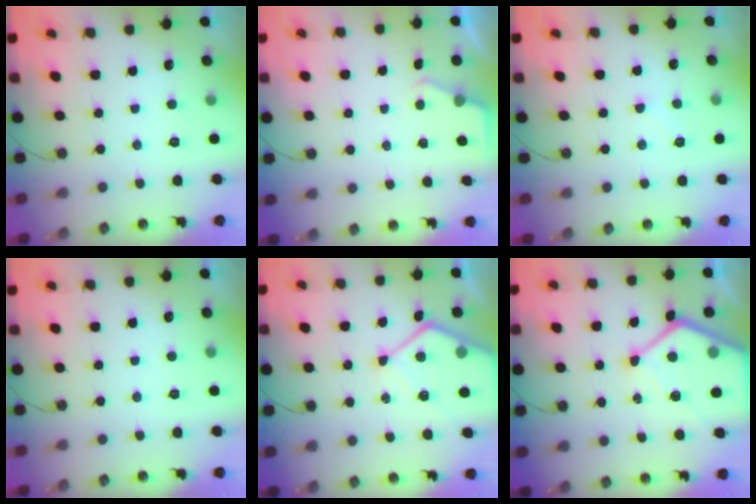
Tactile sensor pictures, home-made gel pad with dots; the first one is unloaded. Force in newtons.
{"total": 3.0, "press": 2.9, "slide": 0.5}
{"total": 4.1, "press": 4.0, "slide": 0.6}
{"total": 0.0}
{"total": 11.6, "press": 11.6, "slide": 1.1}
{"total": 15.7, "press": 15.6, "slide": 1.7}